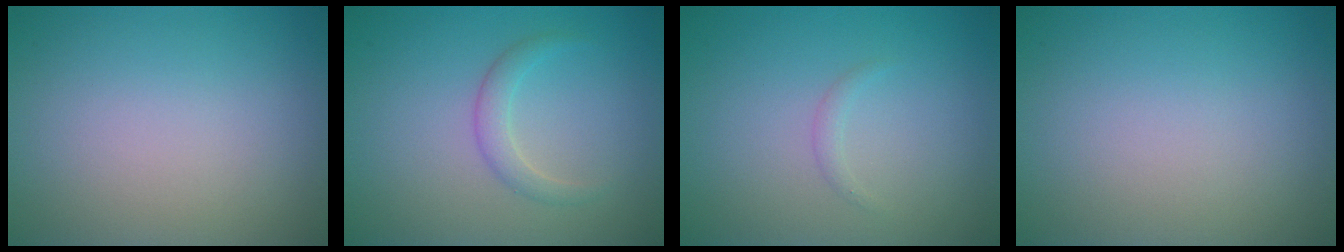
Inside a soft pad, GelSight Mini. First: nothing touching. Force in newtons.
{"total": 1.7, "press": 1.7, "slide": 0.1}
{"total": 0.6, "press": 0.6, "slide": 0.0}
{"total": 0.0}